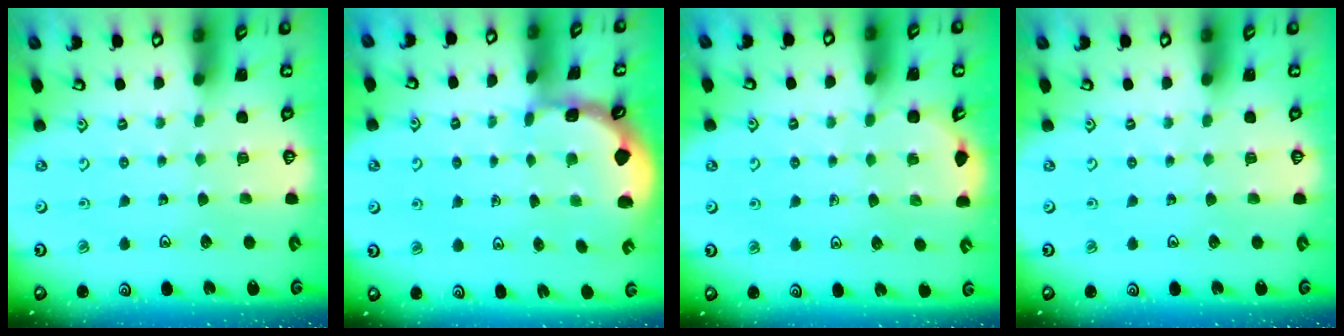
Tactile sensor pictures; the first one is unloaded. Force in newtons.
{"total": 0.8, "press": 0.8, "slide": 0.2}
{"total": 2.2, "press": 2.0, "slide": 1.1}
{"total": 0.0}